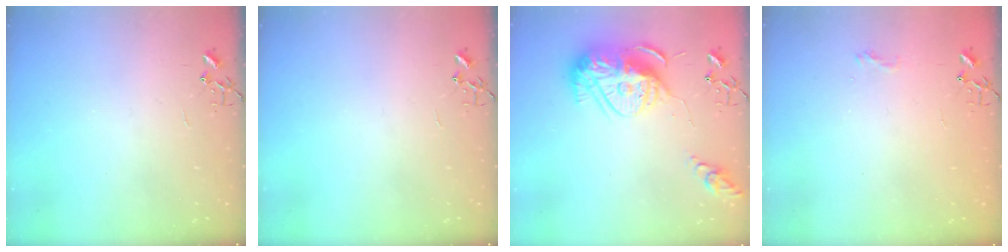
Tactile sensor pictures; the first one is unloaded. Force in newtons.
{"total": 0.0}
{"total": 17.1, "press": 17.0, "slide": 1.8}
{"total": 7.0, "press": 7.0, "slide": 0.8}